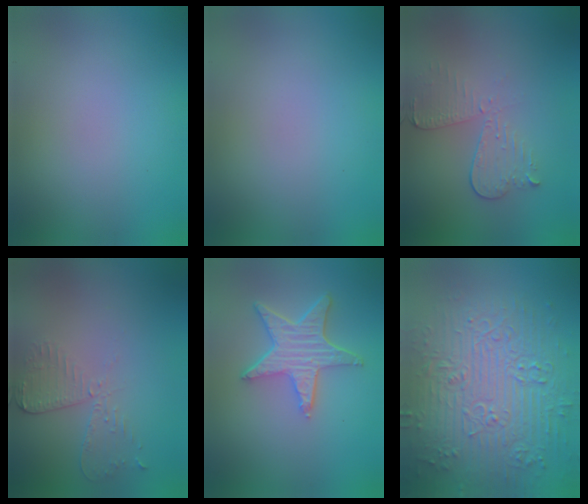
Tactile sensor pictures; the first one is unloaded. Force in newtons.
{"total": 0.0}
{"total": 3.1, "press": 2.6, "slide": 1.6}
{"total": 2.7, "press": 2.4, "slide": 1.2}
{"total": 5.0, "press": 3.9, "slide": 3.1}
{"total": 9.5, "press": 7.0, "slide": 6.4}